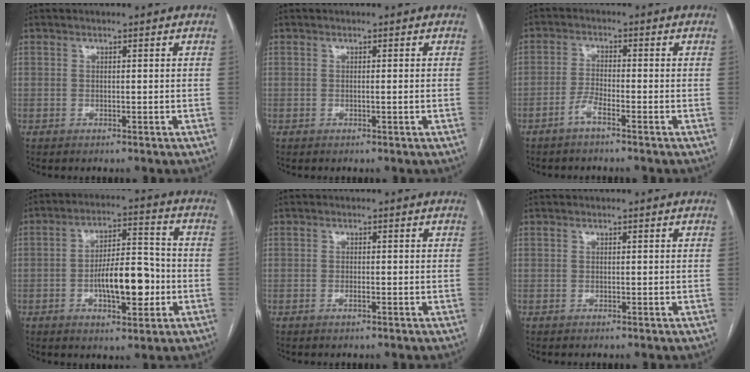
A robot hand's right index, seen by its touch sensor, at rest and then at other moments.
{"total": 0.6, "force": [-0.1, -0.2, 0.5], "torque": [-0.008, 0.000, -0.002]}
{"total": 2.8, "force": [-2.0, 0.3, 2.0], "torque": [-0.042, 0.000, -0.043]}
{"total": 11.1, "force": [-2.7, 3.8, 10.1], "torque": [-0.168, 0.017, -0.041]}
{"total": 0.9, "force": [-0.4, 0.1, 0.8], "torque": [-0.020, -0.001, -0.006]}
{"total": 0.0}